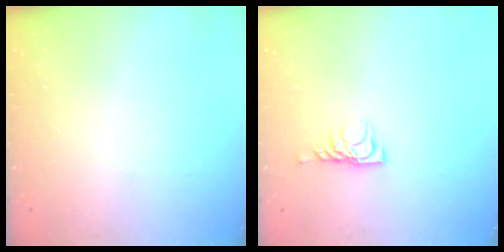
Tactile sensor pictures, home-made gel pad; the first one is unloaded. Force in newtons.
{"total": 6.2, "press": 6.2, "slide": 0.7}